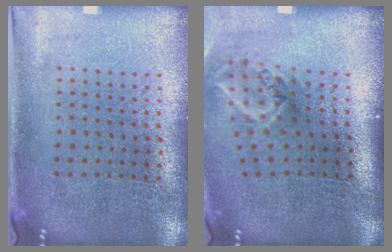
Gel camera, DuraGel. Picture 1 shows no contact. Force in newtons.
{"total": 1.9, "press": 1.2, "slide": 1.5}